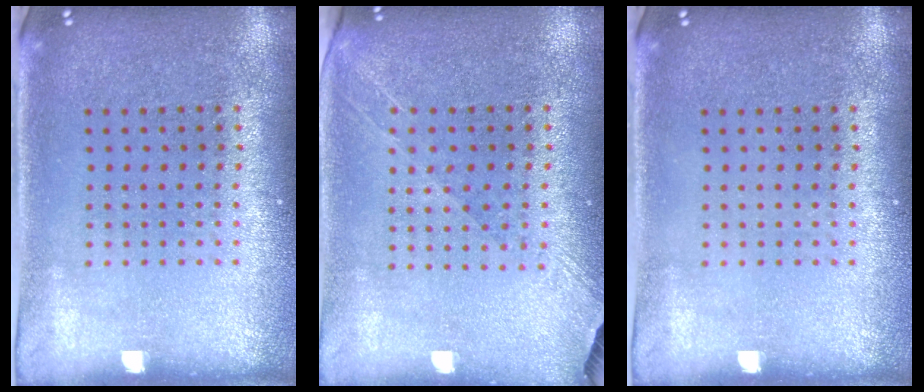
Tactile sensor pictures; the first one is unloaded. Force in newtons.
{"total": 1.3, "press": 1.2, "slide": 0.6}
{"total": 0.0}